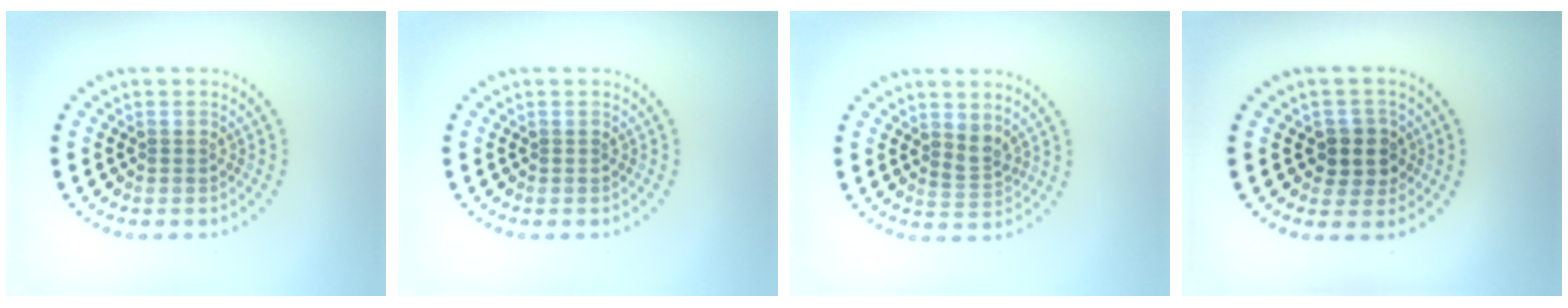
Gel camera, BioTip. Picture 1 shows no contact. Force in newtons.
{"total": 0.0}
{"total": 1.7, "press": 1.4, "slide": 1.0}
{"total": 2.9, "press": 2.6, "slide": 1.3}